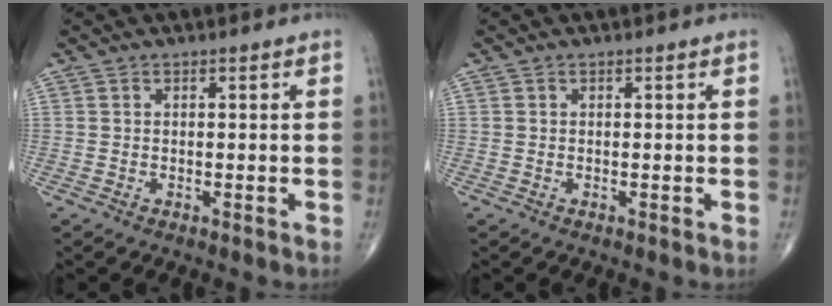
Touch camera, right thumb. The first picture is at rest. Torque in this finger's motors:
{"motor_torque": [-0.38, -0.11, -0.31, -0.26, 0.02]}